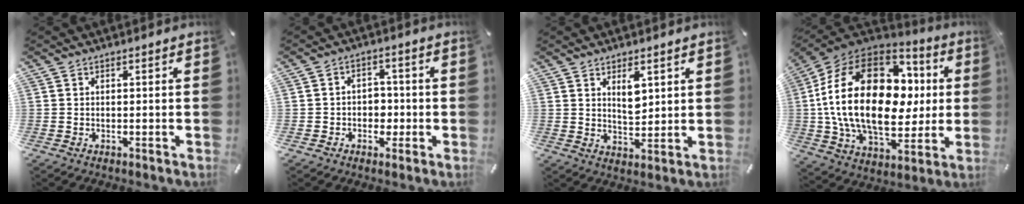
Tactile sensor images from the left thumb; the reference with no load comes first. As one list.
[{"total": 4.7, "force": [-1.1, 4.2, 1.8], "torque": [-0.030, 0.010, -0.022]}, {"total": 5.5, "force": [3.0, 3.0, 3.6], "torque": [-0.049, -0.015, 0.048]}, {"total": 29.3, "force": [2.6, 18.9, 22.3], "torque": [-0.445, 0.003, 0.050]}]